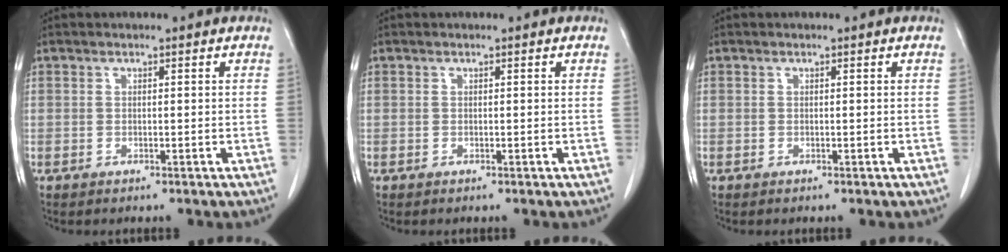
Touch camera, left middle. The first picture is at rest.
{"total": 0.0}
{"total": 0.0}